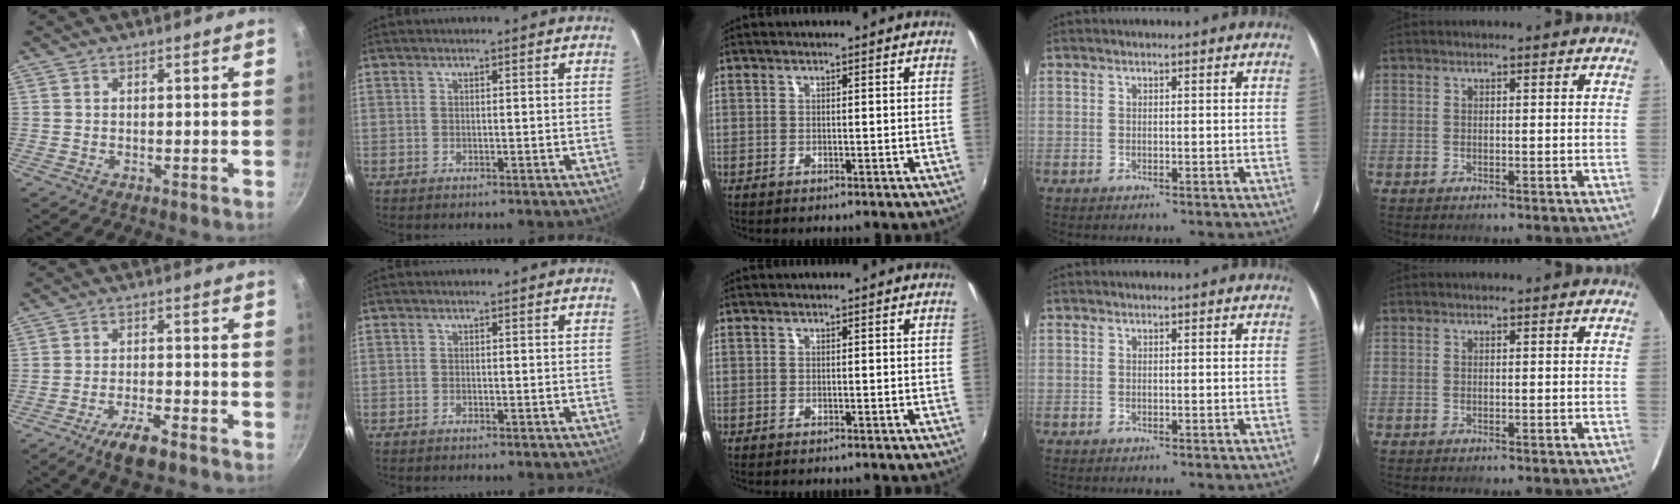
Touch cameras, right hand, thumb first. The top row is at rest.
{"thumb": {"total": 6.8, "force": [-4.4, 1.6, 4.9], "torque": [-0.088, 0.023, -0.075]}}